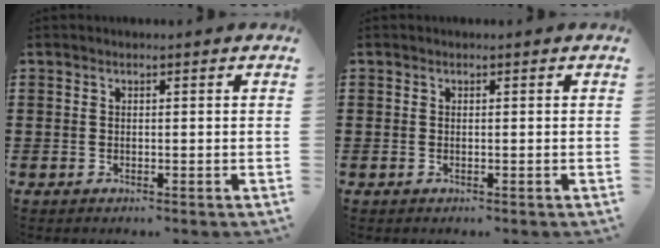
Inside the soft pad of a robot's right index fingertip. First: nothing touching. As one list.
[{"total": 0.0}]